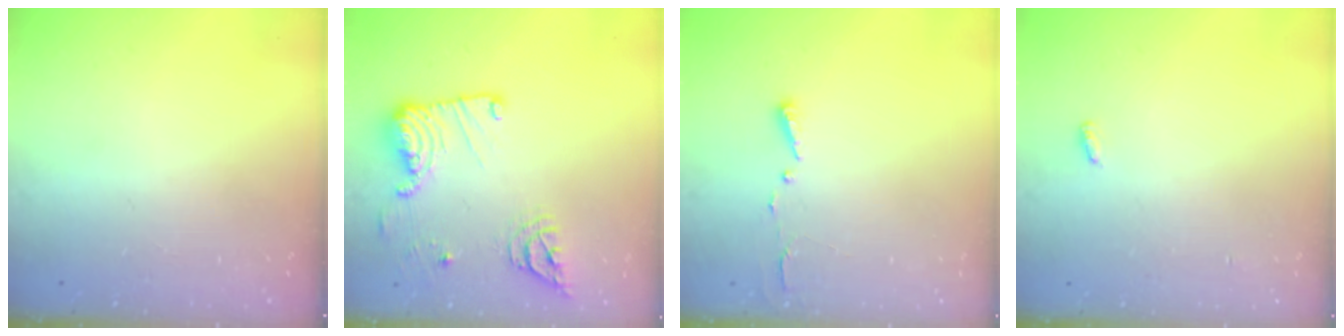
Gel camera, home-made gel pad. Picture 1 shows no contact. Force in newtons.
{"total": 15.4, "press": 15.3, "slide": 1.5}
{"total": 2.7, "press": 2.7, "slide": 0.4}
{"total": 6.9, "press": 2.6, "slide": 6.4}